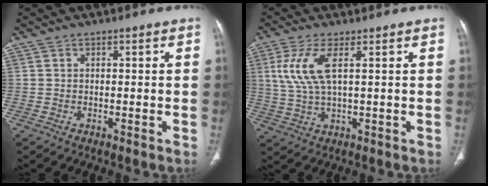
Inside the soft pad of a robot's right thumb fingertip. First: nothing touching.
{"total": 8.3, "force": [2.5, 2.6, 7.5], "torque": [-0.187, -0.006, 0.056]}